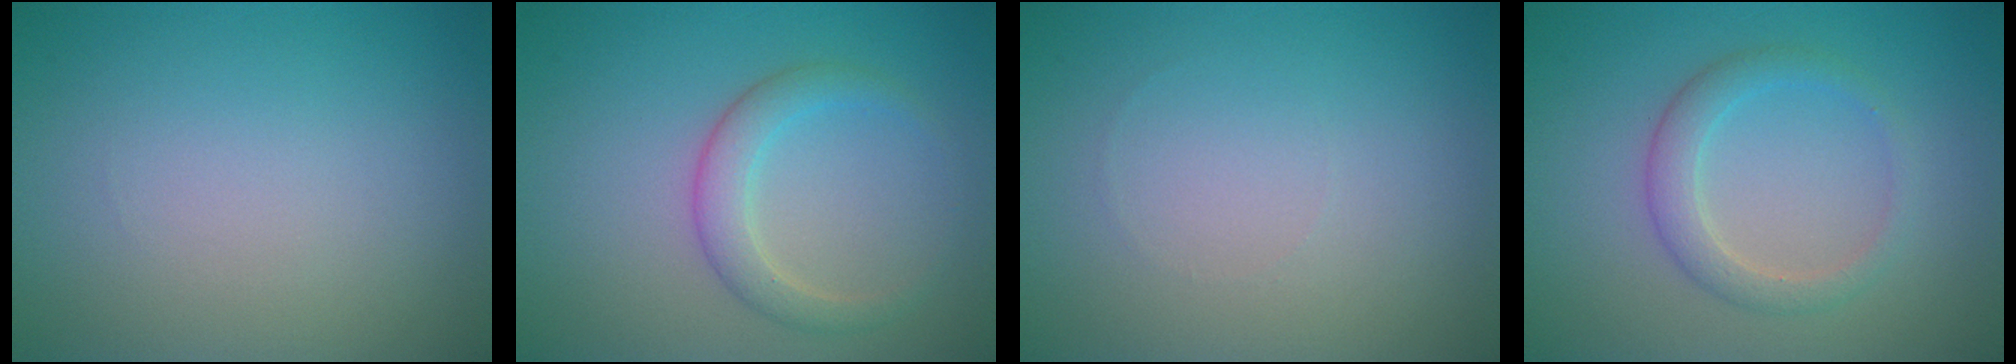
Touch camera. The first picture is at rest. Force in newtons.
{"total": 2.6, "press": 2.6, "slide": 0.1}
{"total": 0.0}
{"total": 2.6, "press": 2.6, "slide": 0.2}